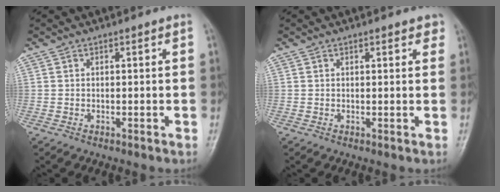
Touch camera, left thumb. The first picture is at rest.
{"total": 2.3, "force": [1.4, 1.0, 1.5], "torque": [-0.008, -0.003, 0.014]}